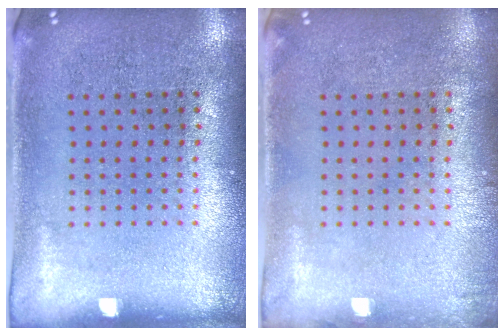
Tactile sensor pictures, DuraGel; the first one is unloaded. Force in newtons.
{"total": 0.6, "press": 0.6, "slide": 0.1}